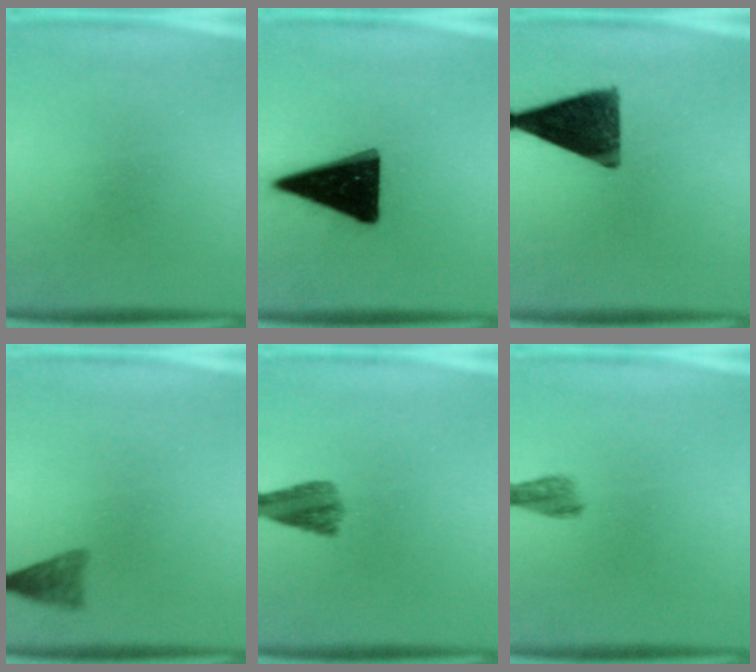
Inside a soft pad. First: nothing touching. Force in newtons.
{"total": 19.2}
{"total": 12.8}
{"total": 2.4}
{"total": 4.5}
{"total": 2.4}